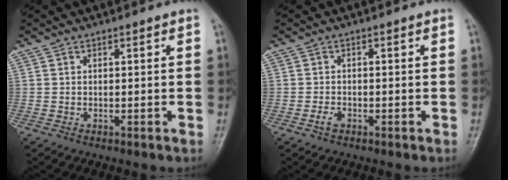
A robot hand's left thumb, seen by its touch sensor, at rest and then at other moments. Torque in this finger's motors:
{"motor_torque": [0.00, 0.03, 0.19, 0.17, 0.00]}